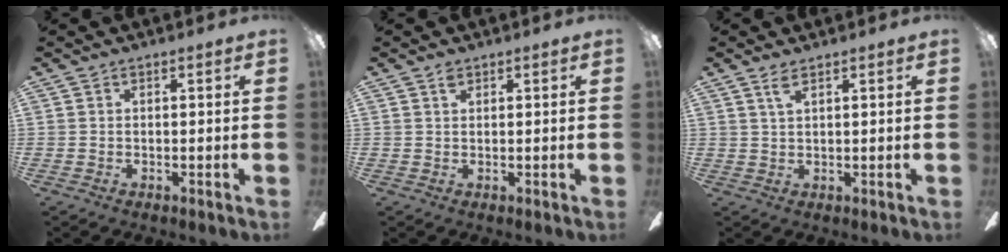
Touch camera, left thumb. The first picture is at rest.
{"total": 1.2, "force": [0.8, 0.6, 0.6], "torque": [-0.015, 0.001, 0.015]}
{"total": 2.6, "force": [1.7, 0.8, 1.8], "torque": [-0.042, 0.004, 0.029]}